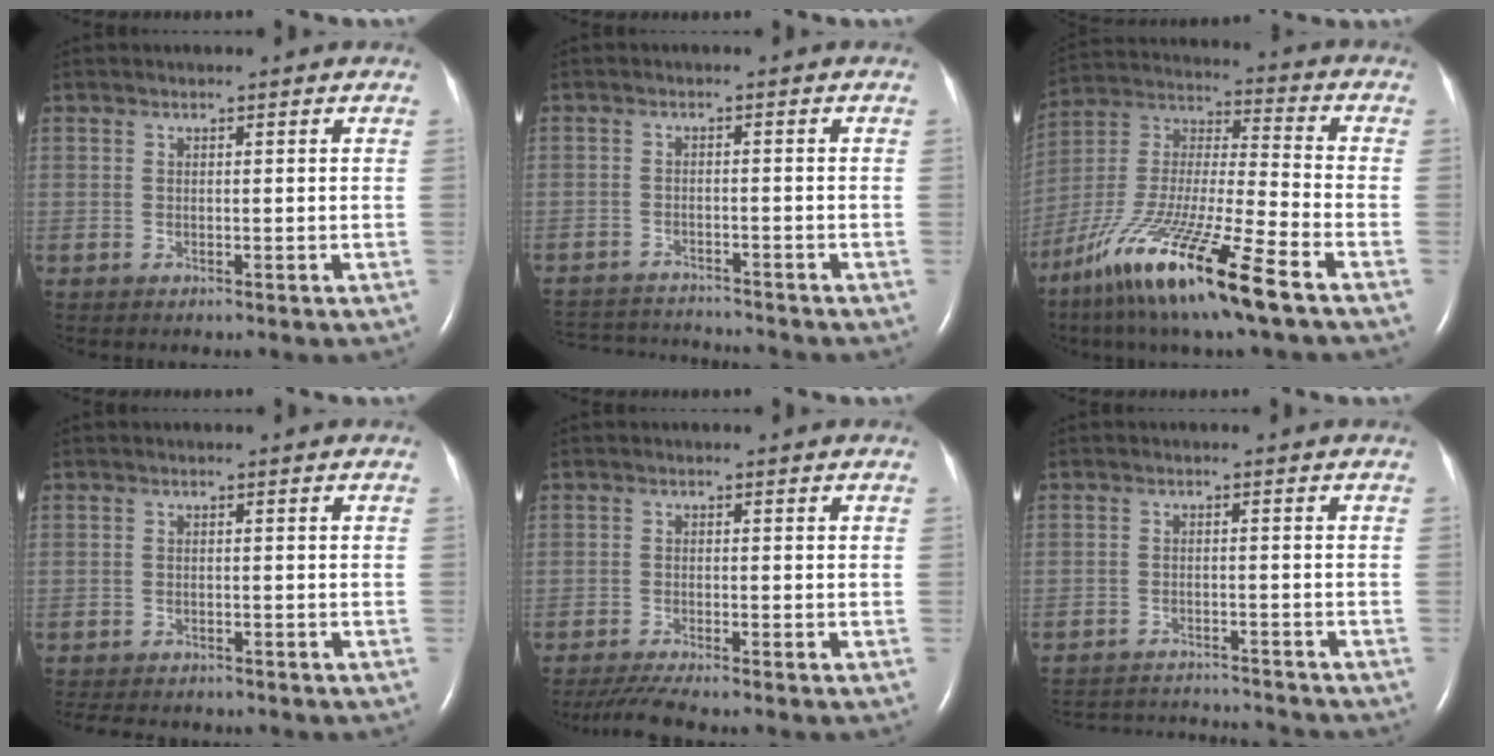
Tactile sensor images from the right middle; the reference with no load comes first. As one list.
[{"total": 11.3, "force": [-10.9, 1.3, 2.7], "torque": [-0.061, -0.004, -0.163]}, {"total": 21.2, "force": [-12.7, 1.6, 16.8], "torque": [-0.353, -0.048, -0.233]}, {"total": 8.0, "force": [-7.0, 2.5, 2.9], "torque": [-0.048, -0.005, -0.095]}, {"total": 4.2, "force": [-3.6, -0.6, 2.0], "torque": [-0.040, -0.016, -0.066]}, {"total": 14.7, "force": [-14.1, 1.4, 3.7], "torque": [-0.082, -0.010, -0.195]}]